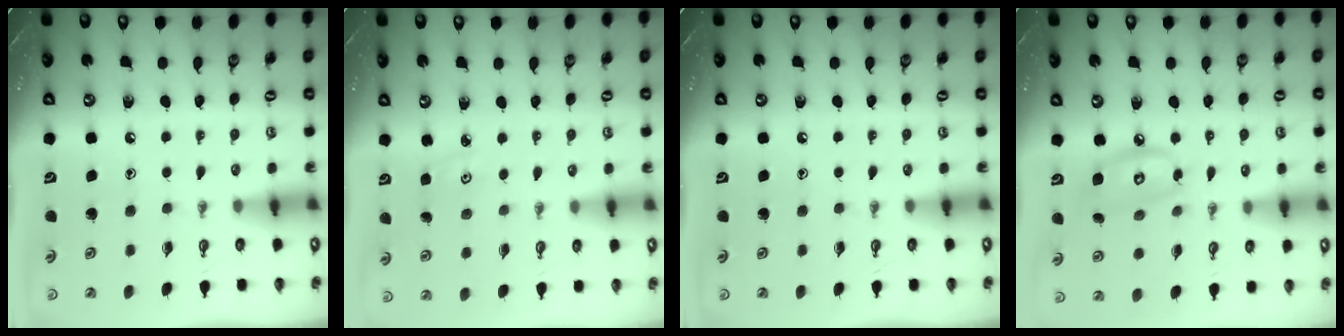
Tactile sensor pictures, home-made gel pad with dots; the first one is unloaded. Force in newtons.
{"total": 2.7, "press": 2.6, "slide": 0.4}
{"total": 0.0}
{"total": 9.4, "press": 9.4, "slide": 0.8}